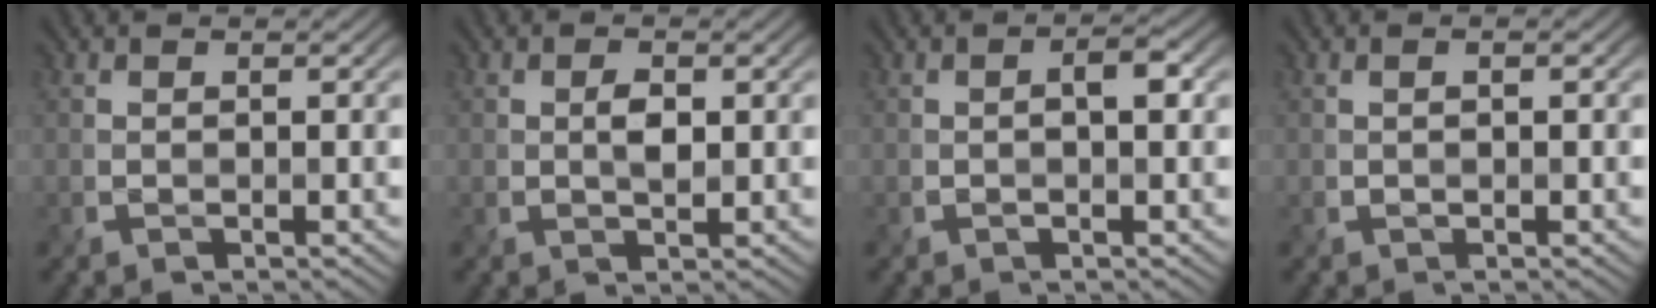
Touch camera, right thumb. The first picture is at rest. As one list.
[{"total": 1.8, "force": [0.2, 0.9, 1.6], "torque": [-0.029, -0.001, 0.002]}, {"total": 2.3, "force": [-0.1, 1.0, 2.0], "torque": [-0.027, 0.002, -0.006]}, {"total": 0.9, "force": [0.2, 0.4, 0.8], "torque": [-0.013, 0.002, 0.006]}]